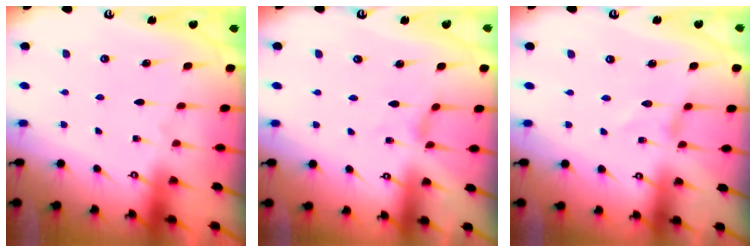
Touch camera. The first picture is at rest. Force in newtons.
{"total": 1.5, "press": 1.5, "slide": 0.3}
{"total": 0.0}